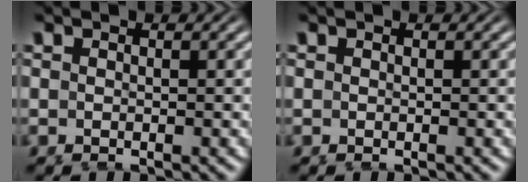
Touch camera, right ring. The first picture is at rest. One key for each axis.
{"total": 0.0}